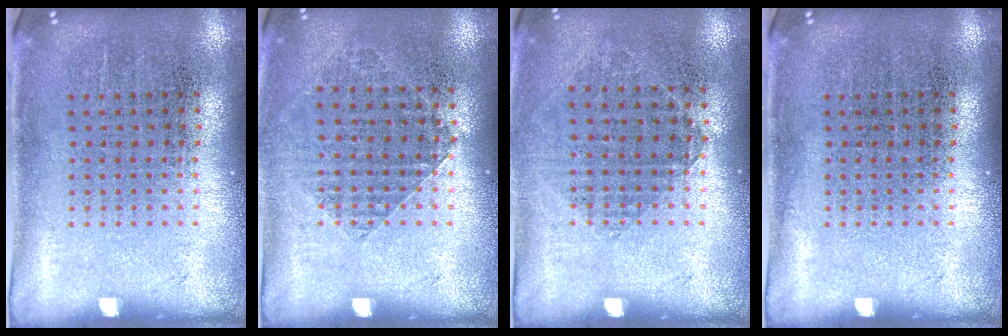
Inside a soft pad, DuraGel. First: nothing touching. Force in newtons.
{"total": 0.9, "press": 0.9, "slide": 0.2}
{"total": 0.8, "press": 0.8, "slide": 0.3}
{"total": 0.0}